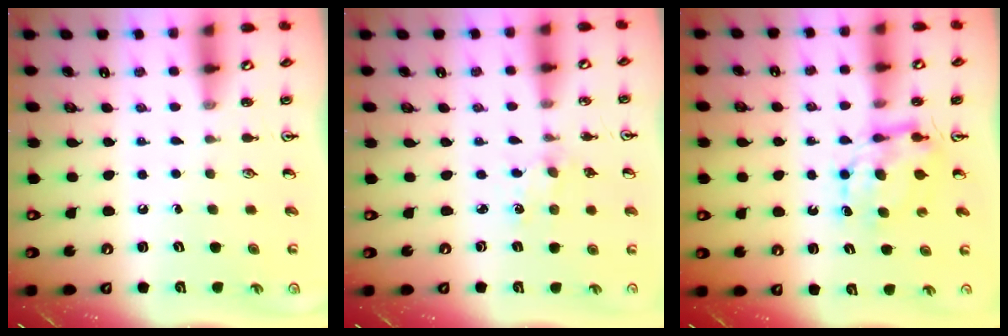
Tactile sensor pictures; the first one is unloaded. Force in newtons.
{"total": 2.0, "press": 2.0, "slide": 0.3}
{"total": 6.9, "press": 6.9, "slide": 0.6}